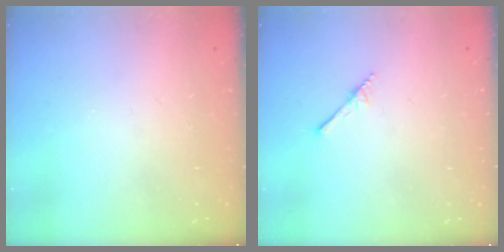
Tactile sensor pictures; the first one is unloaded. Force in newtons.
{"total": 1.6, "press": 1.6, "slide": 0.2}